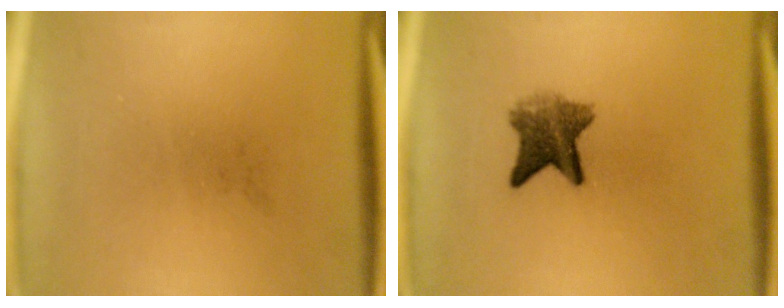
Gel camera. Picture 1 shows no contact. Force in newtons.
{"total": 5.9}